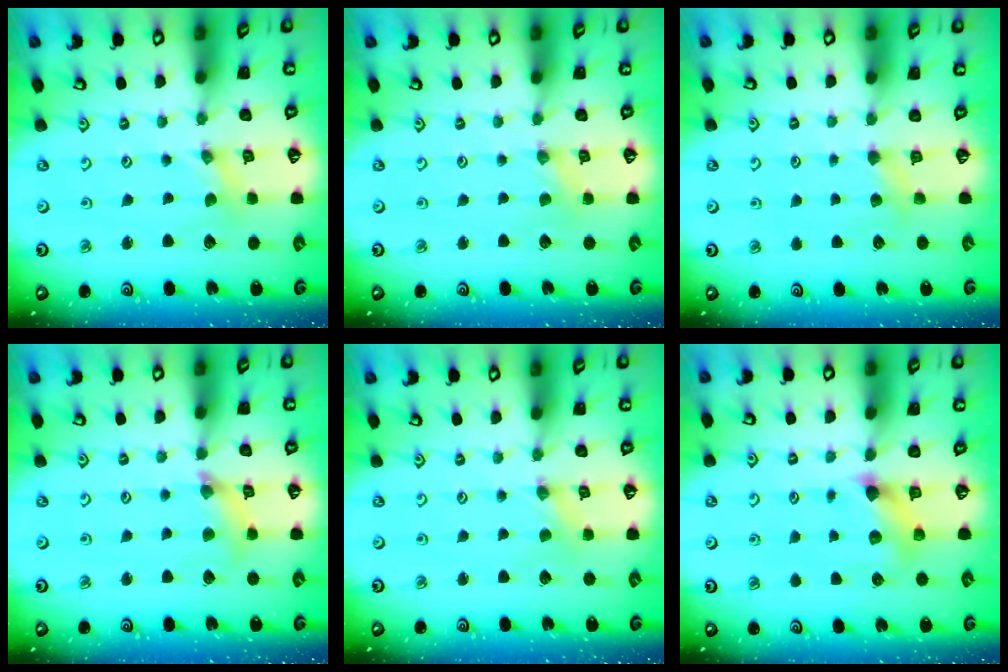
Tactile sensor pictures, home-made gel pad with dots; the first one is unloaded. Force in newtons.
{"total": 0.0}
{"total": 3.8, "press": 3.8, "slide": 0.6}
{"total": 6.7, "press": 6.6, "slide": 0.7}
{"total": 0.0}
{"total": 7.3, "press": 7.2, "slide": 0.6}